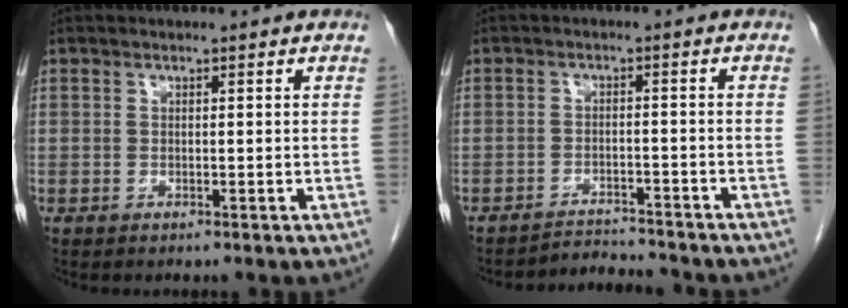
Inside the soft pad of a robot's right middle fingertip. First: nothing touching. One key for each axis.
{"total": 4.7, "fx": -4.6, "fy": -0.1, "fz": -0.2, "tx": 0.002, "ty": -0.002, "tz": -0.071}